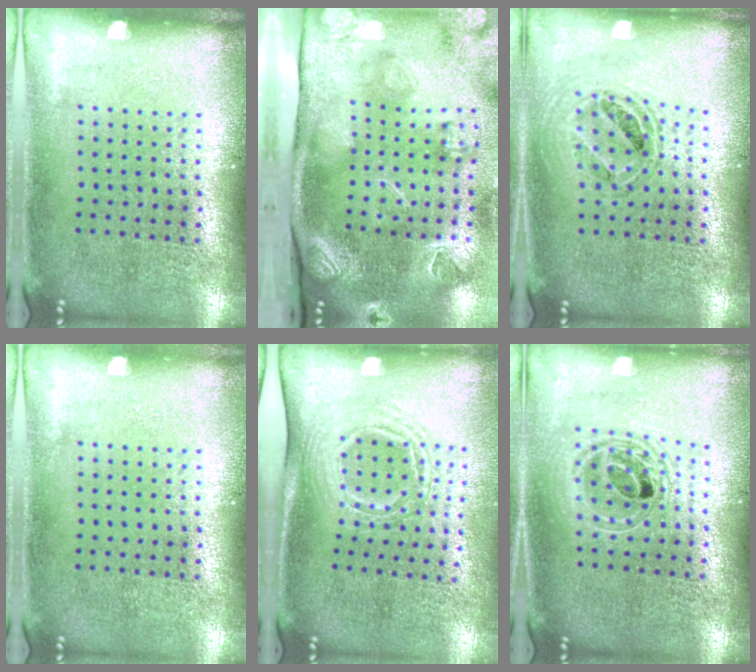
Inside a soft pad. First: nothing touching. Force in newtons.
{"total": 4.1, "press": 3.0, "slide": 2.8}
{"total": 0.8, "press": 0.7, "slide": 0.2}
{"total": 0.0}
{"total": 1.7, "press": 1.2, "slide": 1.2}
{"total": 1.7, "press": 1.4, "slide": 0.9}